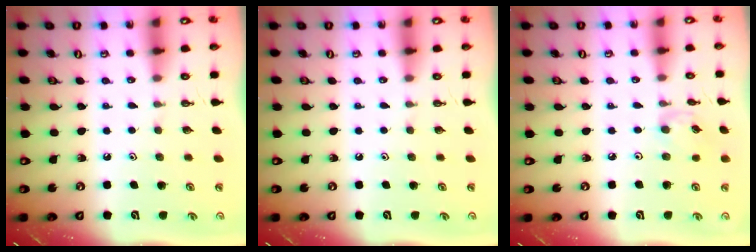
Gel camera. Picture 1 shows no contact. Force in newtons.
{"total": 0.0}
{"total": 3.1, "press": 3.1, "slide": 0.3}